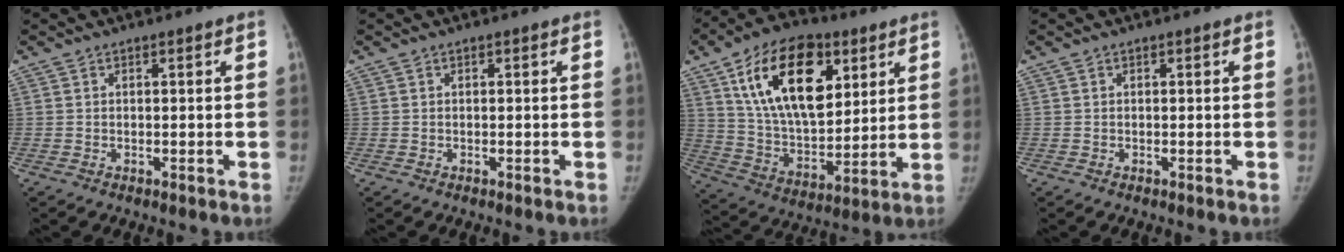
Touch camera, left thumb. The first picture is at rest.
{"total": 0.0}
{"total": 23.5, "force": [9.9, 13.1, 16.9], "torque": [-0.254, -0.033, 0.172]}
{"total": 0.0}